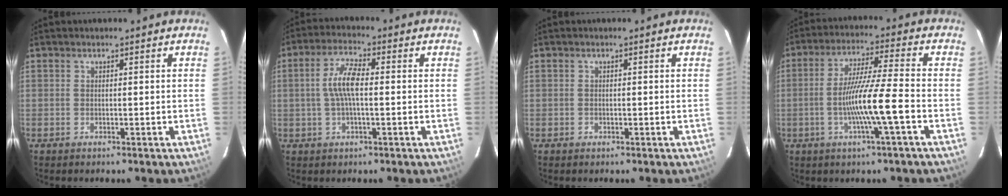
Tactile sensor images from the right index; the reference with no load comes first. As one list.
[{"total": 6.8, "force": [0.1, 2.0, 6.4], "torque": [-0.127, 0.011, 0.003]}, {"total": 0.6, "force": [-0.3, 0.6, 0.1], "torque": [0.003, 0.000, -0.001]}, {"total": 10.8, "force": [-3.5, -0.8, 10.2], "torque": [-0.190, -0.005, -0.062]}]